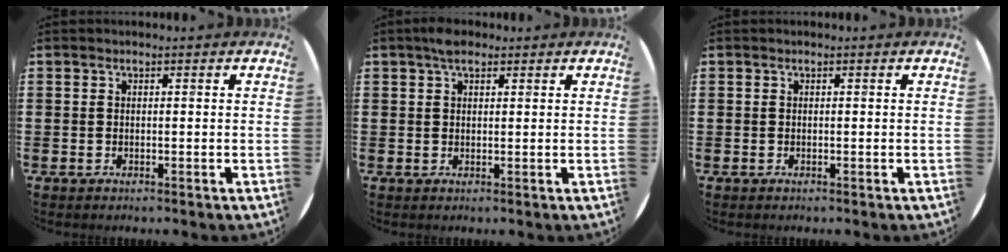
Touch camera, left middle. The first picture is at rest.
{"total": 2.5, "force": [1.8, 1.0, 1.3], "torque": [-0.020, 0.003, 0.031]}
{"total": 0.0}